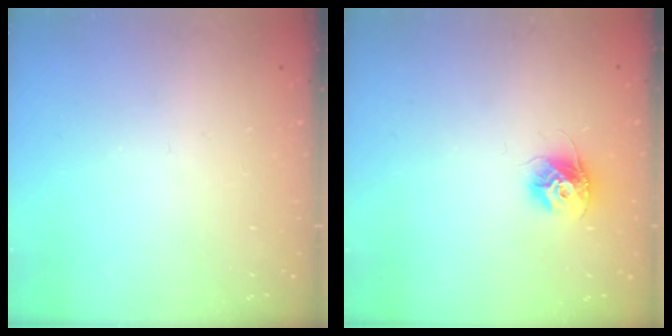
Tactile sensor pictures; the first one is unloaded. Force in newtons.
{"total": 9.5, "press": 9.5, "slide": 0.2}